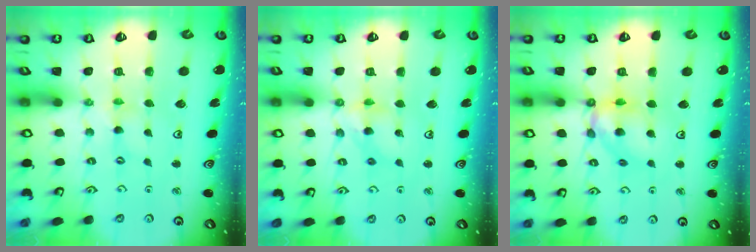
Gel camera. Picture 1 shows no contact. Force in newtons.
{"total": 6.7, "press": 6.7, "slide": 0.6}
{"total": 12.3, "press": 12.3, "slide": 1.3}